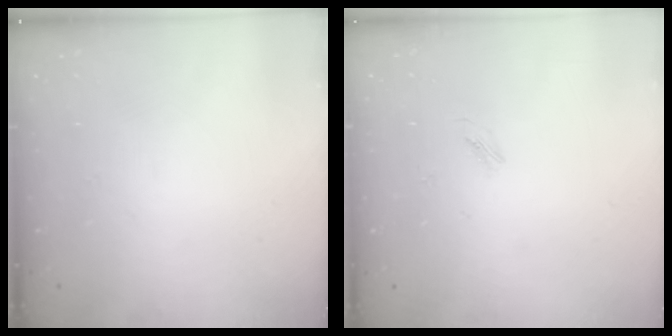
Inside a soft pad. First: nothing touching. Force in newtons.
{"total": 1.7, "press": 1.7, "slide": 0.2}